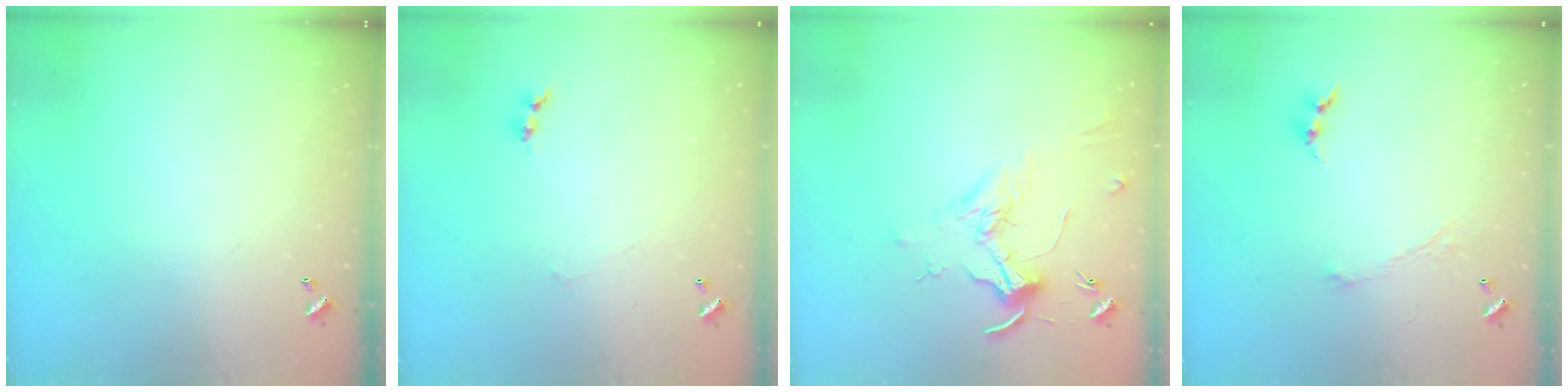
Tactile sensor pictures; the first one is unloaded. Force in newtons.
{"total": 1.2, "press": 1.1, "slide": 0.3}
{"total": 1.7, "press": 1.5, "slide": 0.7}
{"total": 1.1, "press": 1.0, "slide": 0.6}